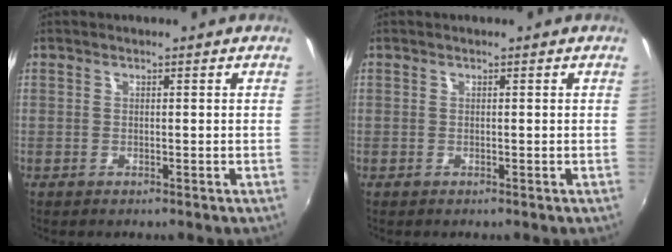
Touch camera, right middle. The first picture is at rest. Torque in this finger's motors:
{"motor_torque": [-0.04, 0.04, 0.00, 0.00]}